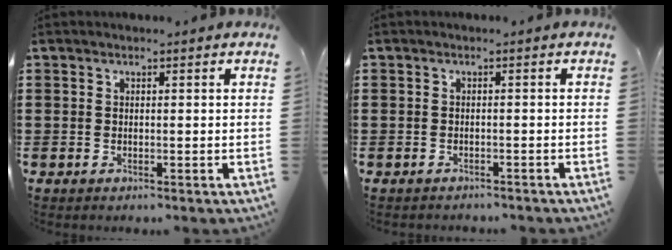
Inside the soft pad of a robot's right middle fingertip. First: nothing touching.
{"total": 1.0, "force": [-1.0, 0.3, -0.2], "torque": [0.002, 0.003, -0.023]}